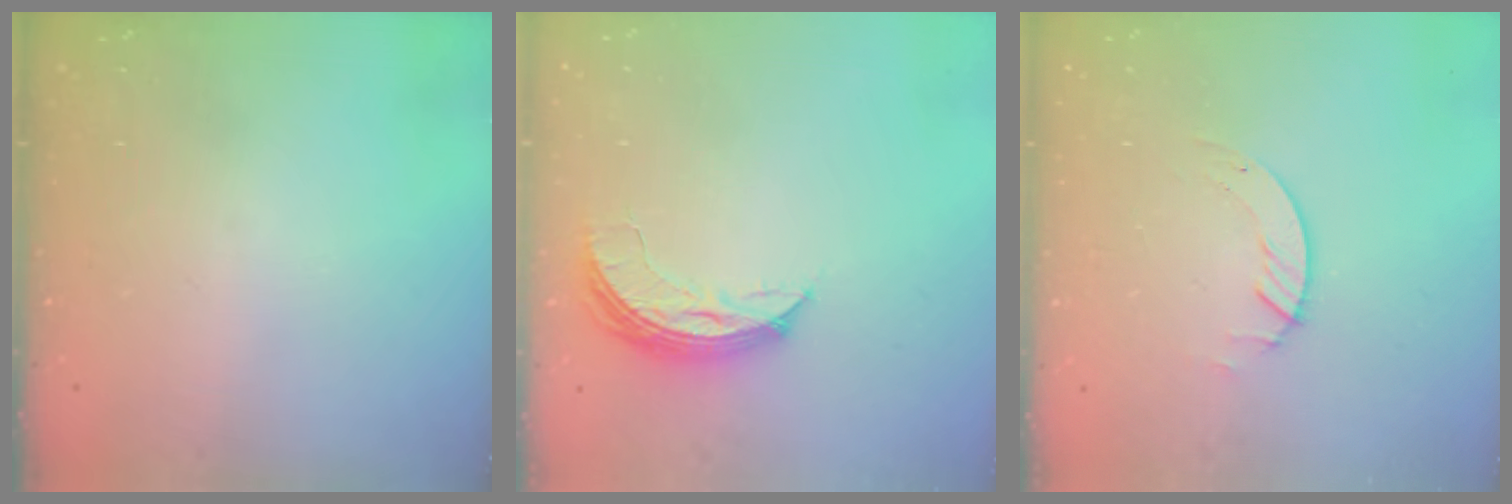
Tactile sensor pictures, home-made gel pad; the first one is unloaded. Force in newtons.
{"total": 8.2, "press": 8.2, "slide": 0.1}
{"total": 1.3, "press": 1.2, "slide": 0.1}